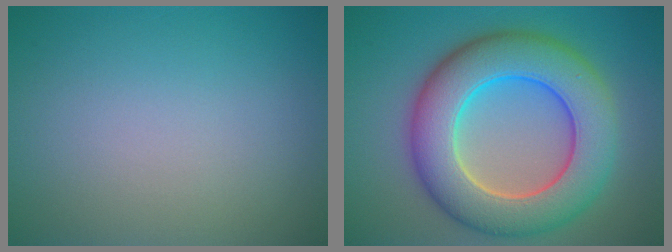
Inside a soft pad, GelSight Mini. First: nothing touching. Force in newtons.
{"total": 10.6, "press": 10.6, "slide": 0.8}